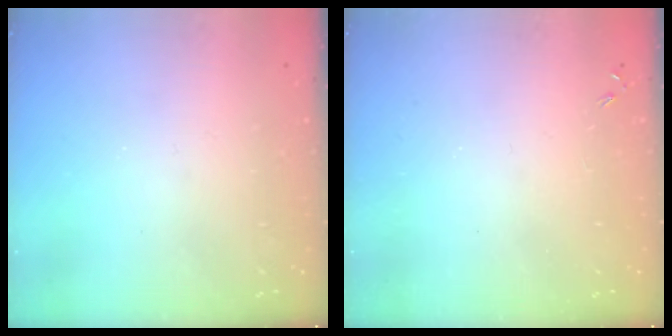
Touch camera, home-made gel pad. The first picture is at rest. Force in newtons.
{"total": 0.0}